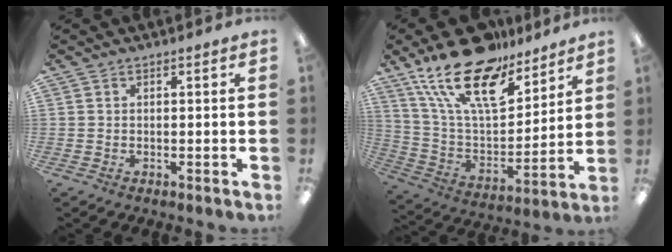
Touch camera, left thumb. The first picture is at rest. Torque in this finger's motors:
{"motor_torque": [1.06, 0.34, 1.44, -1.31, 0.33]}